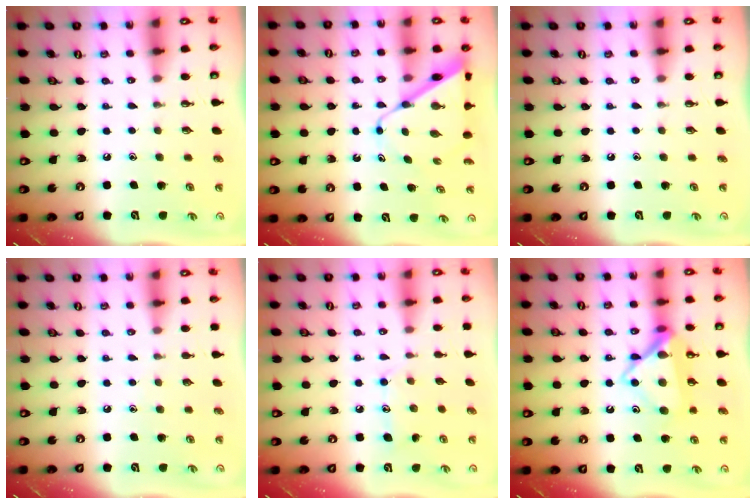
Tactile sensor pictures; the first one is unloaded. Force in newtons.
{"total": 8.4, "press": 8.4, "slide": 0.4}
{"total": 0.0}
{"total": 3.1, "press": 3.1, "slide": 0.4}
{"total": 9.7, "press": 9.6, "slide": 0.7}
{"total": 17.0, "press": 17.0, "slide": 0.5}